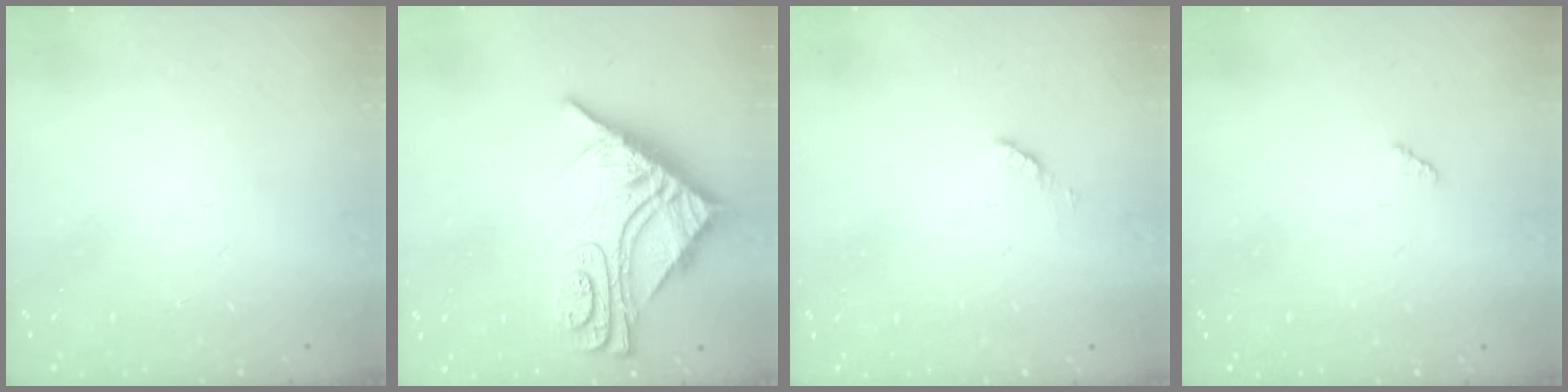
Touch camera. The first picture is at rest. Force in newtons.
{"total": 12.3, "press": 12.3, "slide": 1.1}
{"total": 2.8, "press": 2.7, "slide": 0.4}
{"total": 2.8, "press": 2.8, "slide": 0.4}